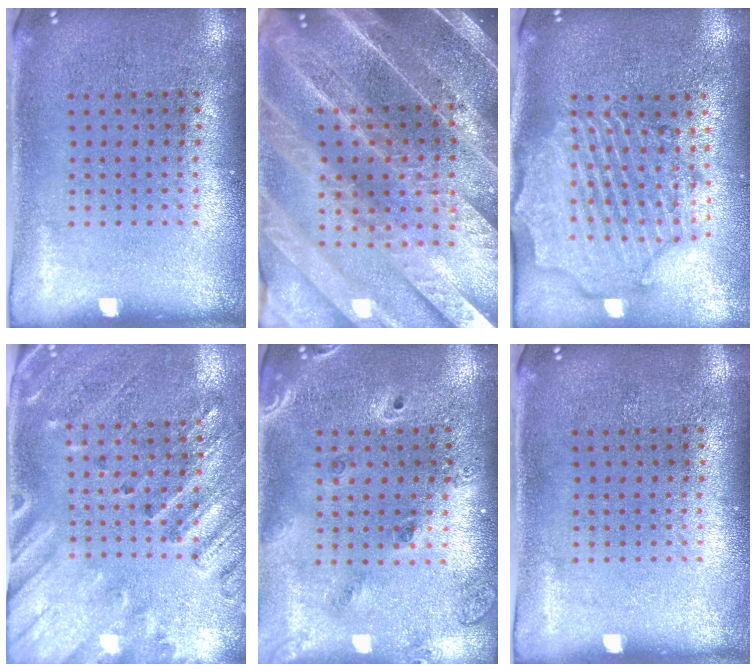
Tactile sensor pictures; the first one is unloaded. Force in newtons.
{"total": 5.3, "press": 4.5, "slide": 2.7}
{"total": 2.8, "press": 2.5, "slide": 1.3}
{"total": 2.4, "press": 2.0, "slide": 1.4}
{"total": 1.5, "press": 1.4, "slide": 0.6}
{"total": 0.0}